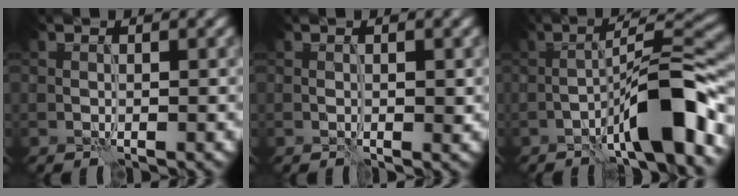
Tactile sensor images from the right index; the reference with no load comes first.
{"total": 1.0, "force": [-0.2, 0.7, 0.7], "torque": [-0.009, 0.001, -0.002]}
{"total": 8.5, "force": [-4.1, 1.5, 7.3], "torque": [-0.110, 0.029, -0.069]}